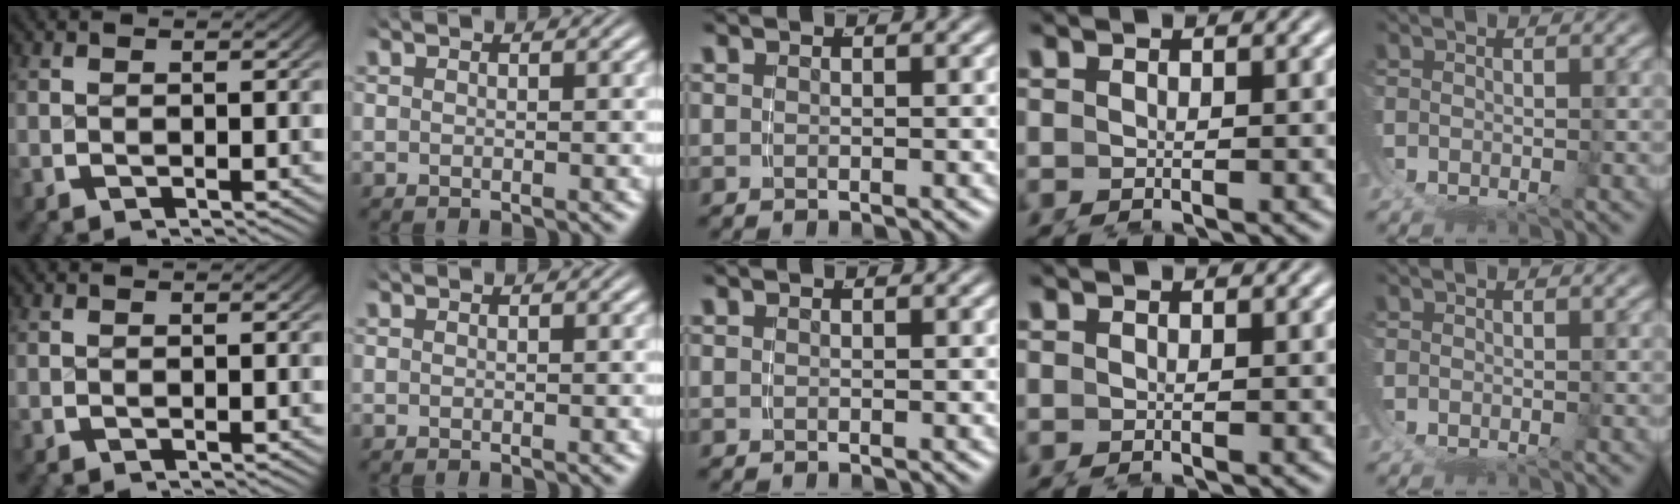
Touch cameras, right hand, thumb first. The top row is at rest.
{}